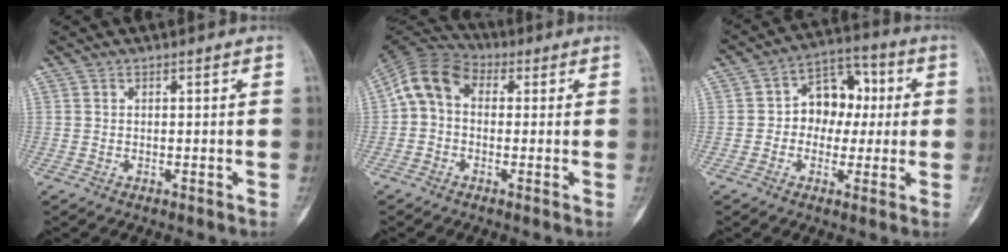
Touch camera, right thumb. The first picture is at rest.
{"total": 9.1, "force": [0.8, 6.8, 6.1], "torque": [-0.099, 0.029, -0.004]}
{"total": 10.6, "force": [0.7, 8.1, 6.7], "torque": [-0.051, 0.031, 0.000]}